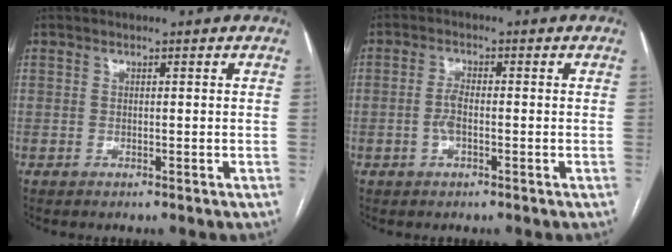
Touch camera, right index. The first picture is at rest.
{"total": 2.7, "force": [-0.7, 0.9, 2.5], "torque": [-0.055, 0.002, -0.013]}